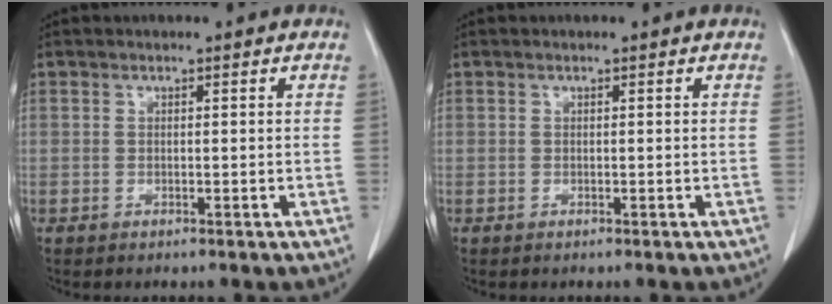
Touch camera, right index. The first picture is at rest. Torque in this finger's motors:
{"motor_torque": [0.00, 0.00, 0.00, 0.00]}